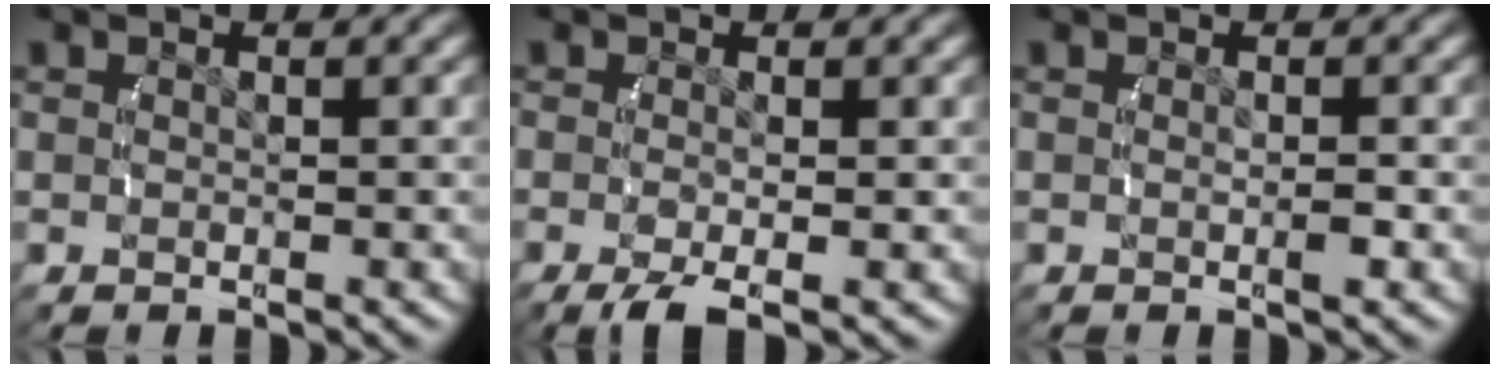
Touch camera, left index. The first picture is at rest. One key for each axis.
{"total": 2.7, "fx": -1.7, "fy": 0.8, "fz": 1.9, "tx": -0.045, "ty": -0.019, "tz": -0.019}
{"total": 0.8, "fx": -0.3, "fy": 0.2, "fz": 0.7, "tx": -0.012, "ty": -0.005, "tz": -0.004}